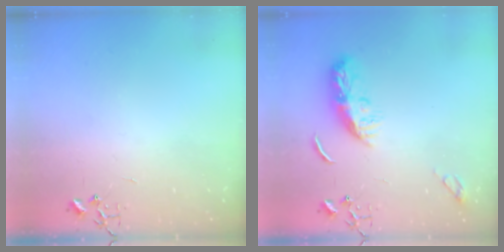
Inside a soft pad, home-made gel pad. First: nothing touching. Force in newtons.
{"total": 8.9, "press": 8.9, "slide": 0.6}